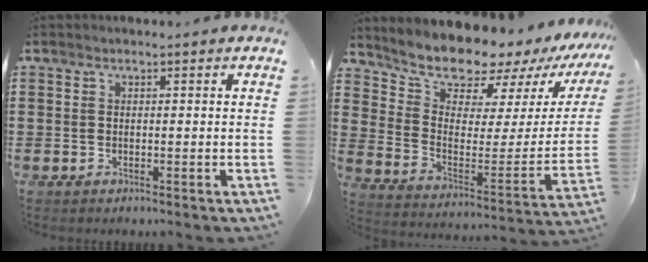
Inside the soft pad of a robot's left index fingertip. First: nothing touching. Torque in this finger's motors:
{"motor_torque": [2.14, 0.00, 1.05, 0.21]}